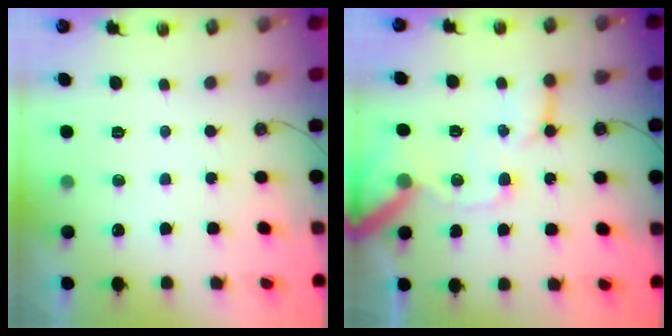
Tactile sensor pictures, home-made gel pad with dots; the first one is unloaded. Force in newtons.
{"total": 14.7, "press": 14.5, "slide": 1.9}